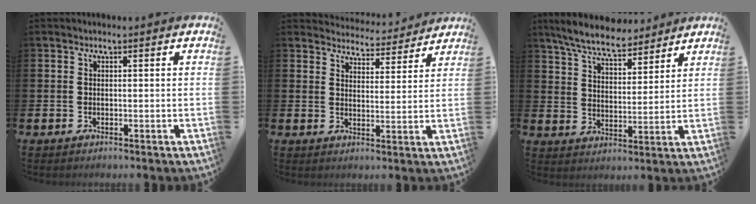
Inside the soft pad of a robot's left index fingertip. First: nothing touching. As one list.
[{"total": 4.4, "force": [4.3, 0.7, -0.1], "torque": [0.000, -0.041, 0.071]}, {"total": 7.6, "force": [7.0, 1.6, 2.5], "torque": [-0.075, -0.029, 0.127]}]